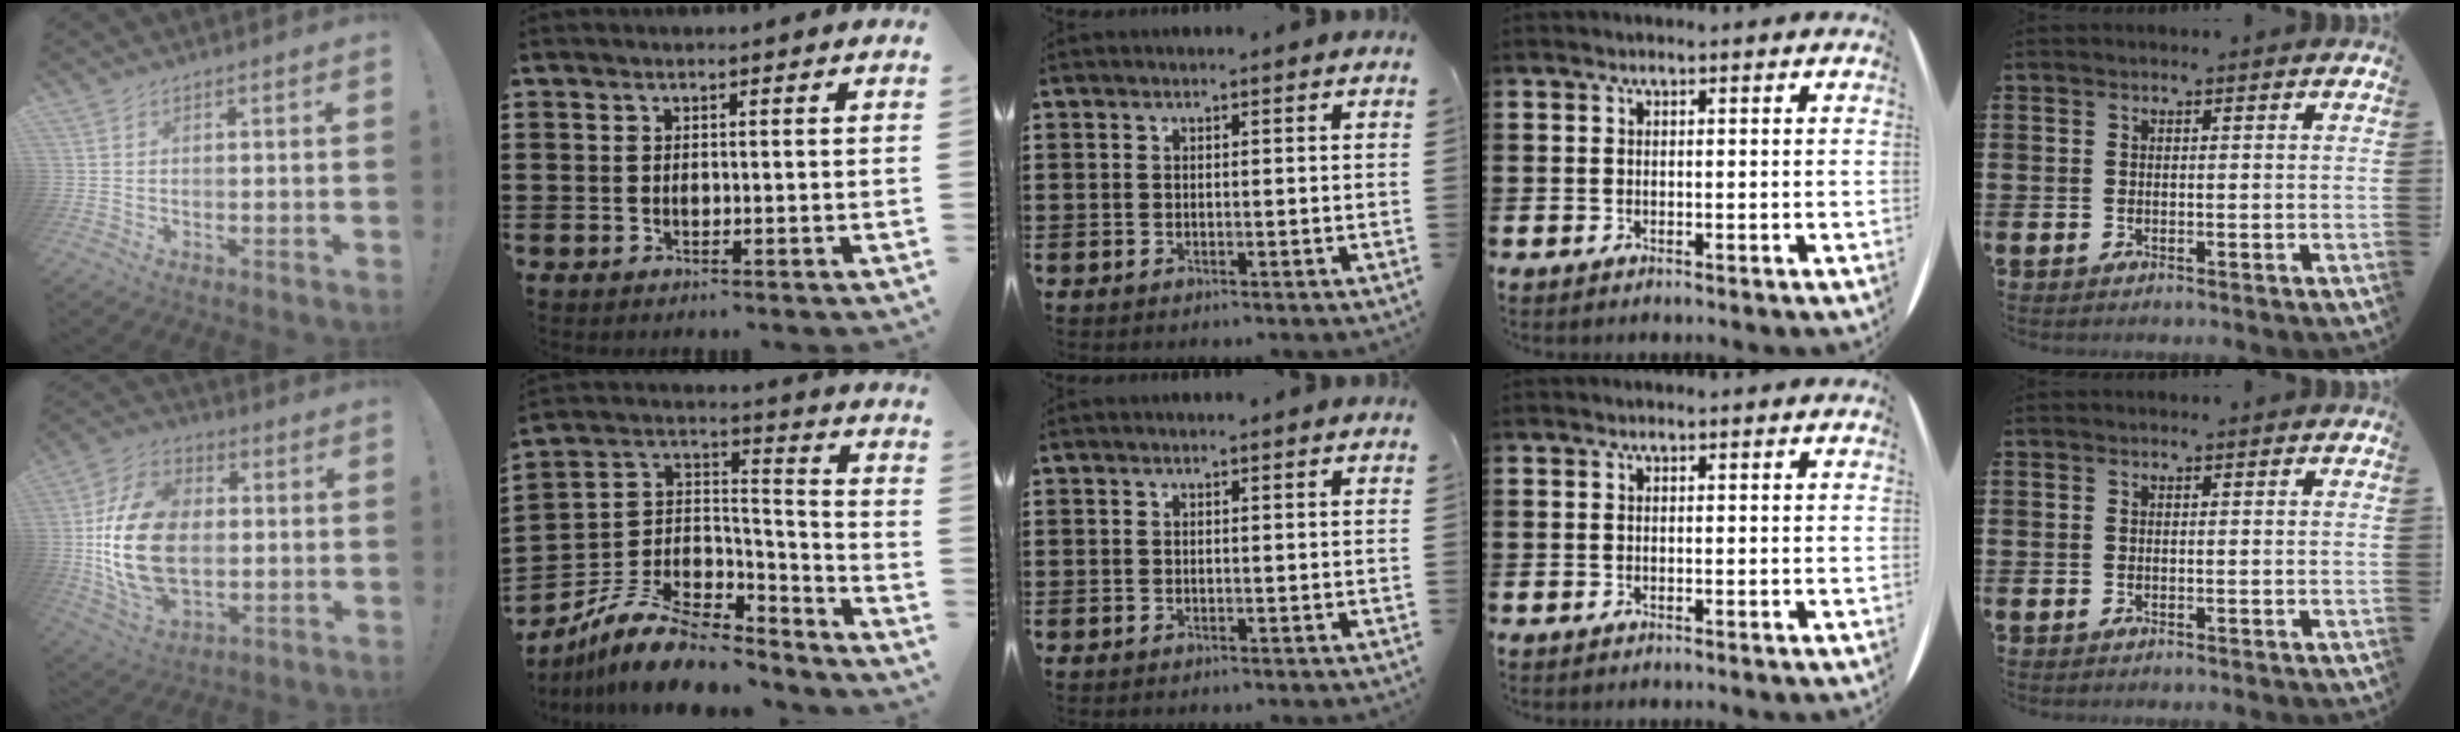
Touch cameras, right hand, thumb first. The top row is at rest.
{"thumb": {"total": 22.8, "force": [-0.5, 15.6, 16.6], "torque": [-0.312, 0.015, 0.004]}, "index": {"total": 10.8, "force": [-8.5, 4.5, 5.1], "torque": [-0.103, 0.027, -0.161]}}